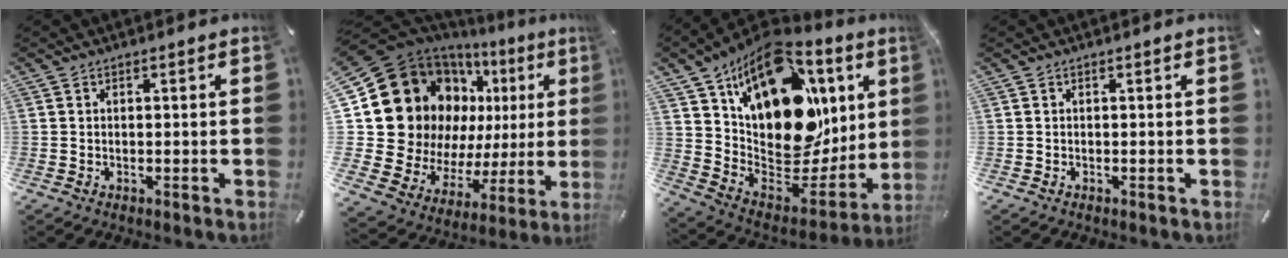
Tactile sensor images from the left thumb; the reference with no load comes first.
{"total": 25.1, "force": [6.8, 19.2, 14.6], "torque": [-0.256, -0.068, 0.161]}
{"total": 23.1, "force": [9.5, 14.4, 15.4], "torque": [-0.247, -0.076, 0.177]}
{"total": 0.0}